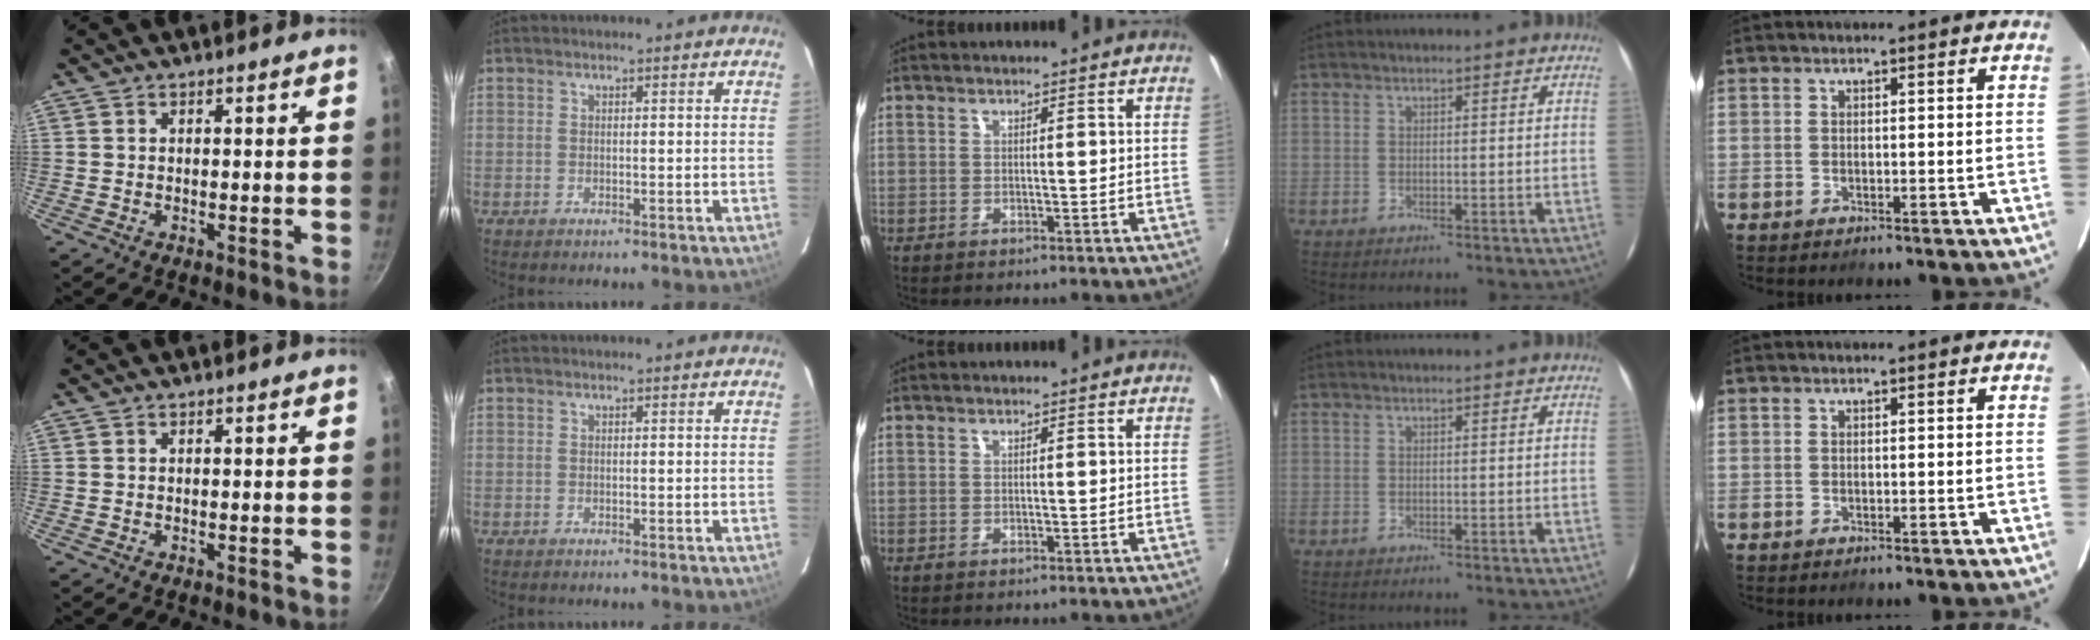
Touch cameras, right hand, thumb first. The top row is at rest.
{}